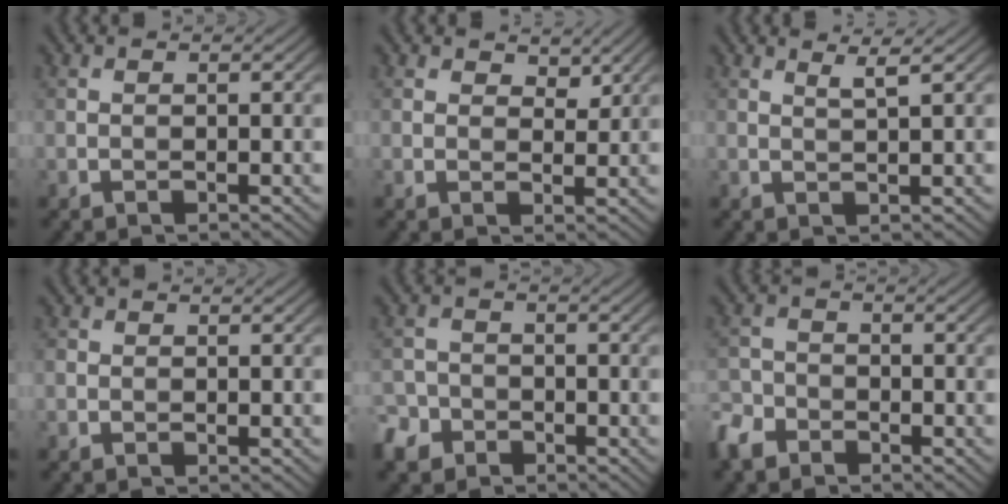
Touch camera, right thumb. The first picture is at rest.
{"total": 2.6, "force": [1.9, 1.3, 1.3], "torque": [-0.023, -0.003, 0.028]}
{"total": 1.7, "force": [1.2, 0.0, 1.3], "torque": [-0.028, 0.006, 0.019]}
{"total": 0.8, "force": [-0.2, 0.7, 0.2], "torque": [-0.003, -0.004, -0.008]}
{"total": 4.3, "force": [-2.9, 2.8, 1.4], "torque": [-0.037, -0.001, -0.067]}
{"total": 4.5, "force": [-3.4, 2.6, 1.6], "torque": [-0.044, -0.003, -0.080]}